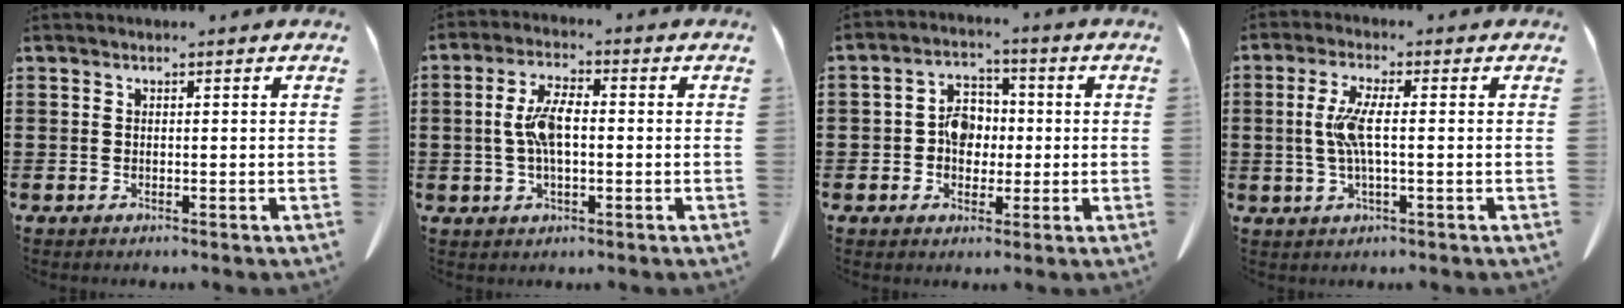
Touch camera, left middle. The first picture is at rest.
{"total": 6.5, "force": [0.0, 2.6, 5.9], "torque": [-0.131, 0.002, -0.008]}
{"total": 5.7, "force": [-0.2, 4.5, 3.5], "torque": [-0.070, 0.011, -0.010]}
{"total": 5.7, "force": [0.1, 1.1, 5.6], "torque": [-0.126, -0.005, -0.008]}